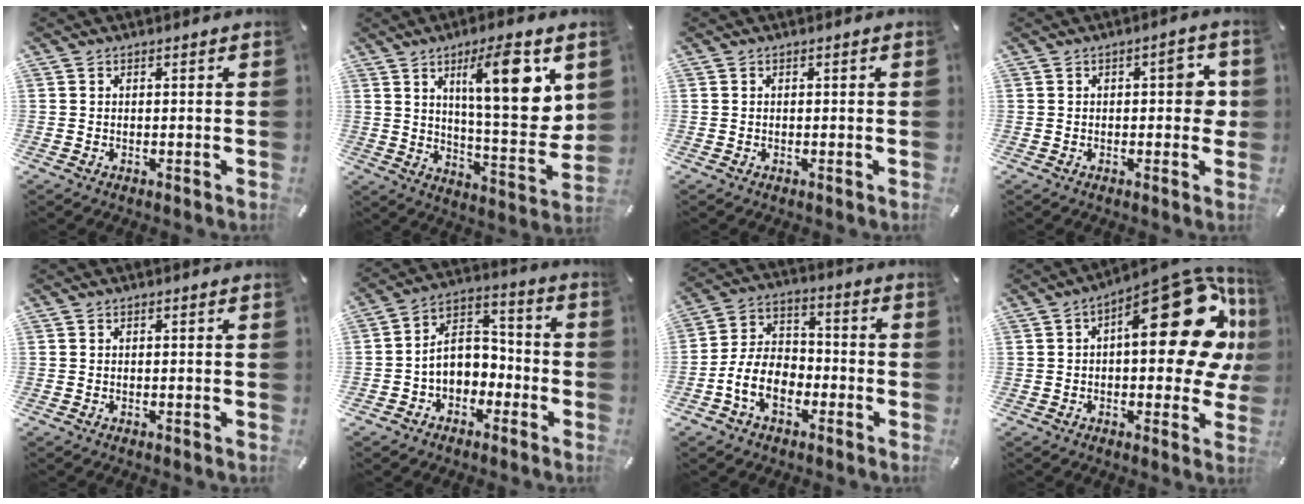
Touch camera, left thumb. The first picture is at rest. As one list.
[{"total": 17.7, "force": [7.5, 4.5, 15.3], "torque": [-0.233, -0.038, 0.108]}, {"total": 0.0}, {"total": 5.5, "force": [0.5, 2.7, 4.8], "torque": [-0.049, -0.001, 0.000]}, {"total": 0.0}, {"total": 8.6, "force": [-2.0, 7.3, 4.1], "torque": [-0.075, 0.011, -0.038]}, {"total": 10.9, "force": [-4.8, 7.4, 6.3], "torque": [-0.146, 0.022, -0.091]}, {"total": 27.2, "force": [7.5, 12.6, 22.8], "torque": [-0.273, -0.055, 0.129]}]